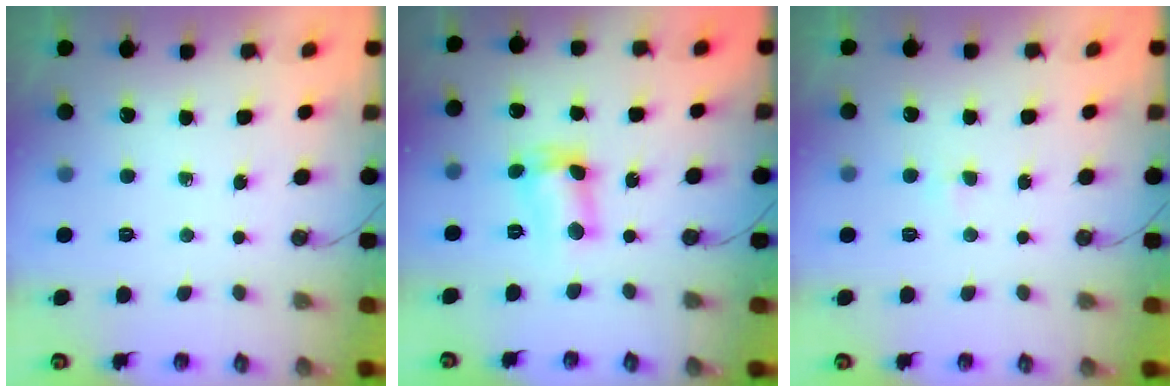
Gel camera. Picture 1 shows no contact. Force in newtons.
{"total": 7.2, "press": 6.9, "slide": 2.3}
{"total": 2.1, "press": 2.1, "slide": 0.4}